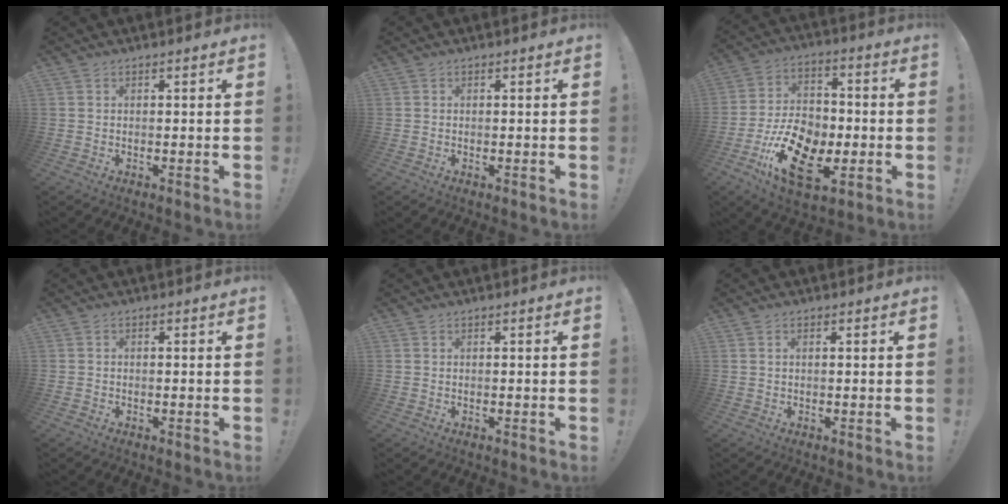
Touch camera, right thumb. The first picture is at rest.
{"total": 0.0}
{"total": 19.7, "force": [-7.9, 11.8, 13.6], "torque": [-0.251, 0.048, -0.126]}
{"total": 0.8, "force": [-0.5, 0.6, 0.3], "torque": [-0.005, 0.003, -0.008]}
{"total": 0.0}
{"total": 0.7, "force": [0.2, 0.2, 0.6], "torque": [-0.006, -0.002, 0.003]}